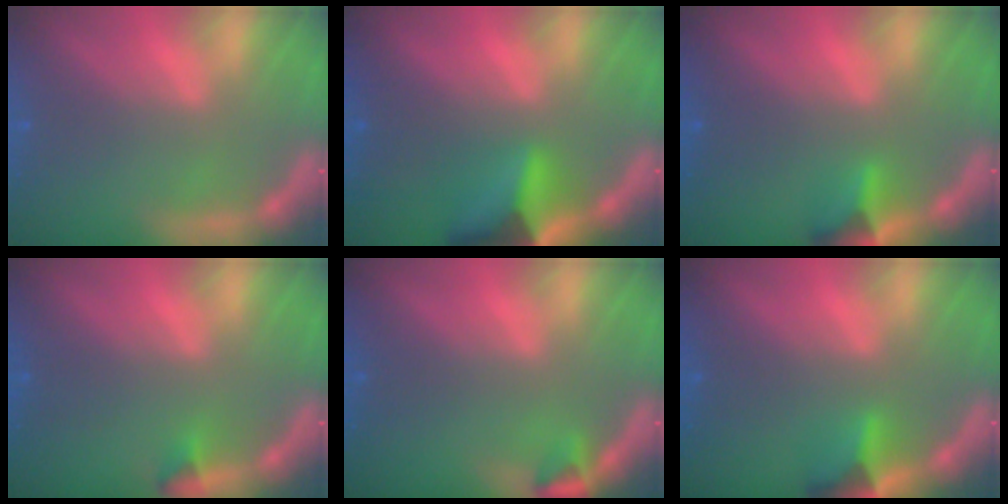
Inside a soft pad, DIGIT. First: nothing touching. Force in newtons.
{"total": 6.9}
{"total": 2.9}
{"total": 0.9}
{"total": 1.5}
{"total": 3.4}